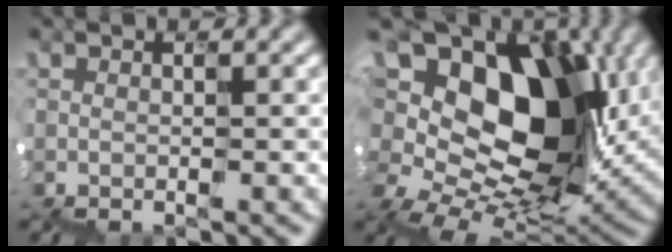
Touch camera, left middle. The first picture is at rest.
{"total": 13.9, "force": [4.2, 9.3, 9.4], "torque": [-0.178, 0.034, 0.057]}